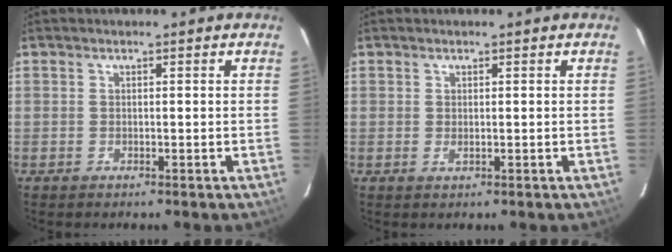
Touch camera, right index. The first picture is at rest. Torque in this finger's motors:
{"motor_torque": [0.52, 0.52, 0.09, 0.01]}